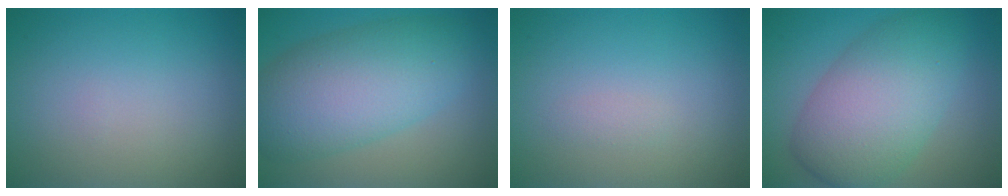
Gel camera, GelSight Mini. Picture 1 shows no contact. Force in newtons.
{"total": 9.1, "press": 9.1, "slide": 0.1}
{"total": 0.6, "press": 0.6, "slide": 0.1}
{"total": 8.7, "press": 8.7, "slide": 0.1}